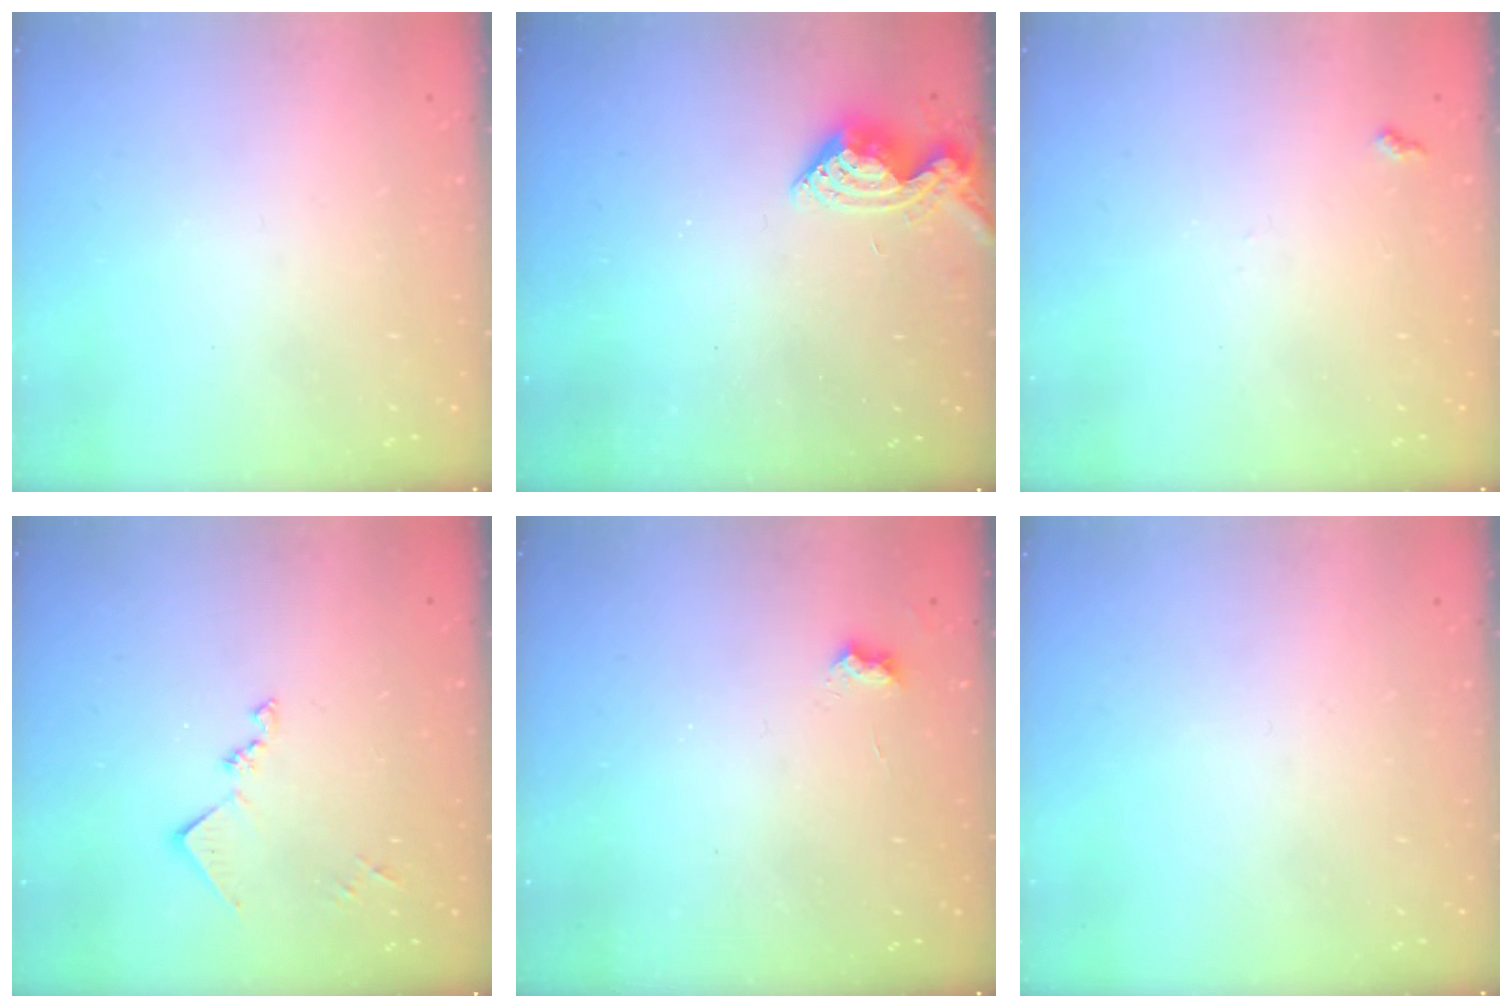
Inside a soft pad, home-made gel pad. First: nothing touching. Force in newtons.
{"total": 10.0, "press": 10.0, "slide": 1.0}
{"total": 5.2, "press": 5.2, "slide": 0.7}
{"total": 9.6, "press": 9.6, "slide": 0.5}
{"total": 3.5, "press": 3.4, "slide": 0.6}
{"total": 0.0}